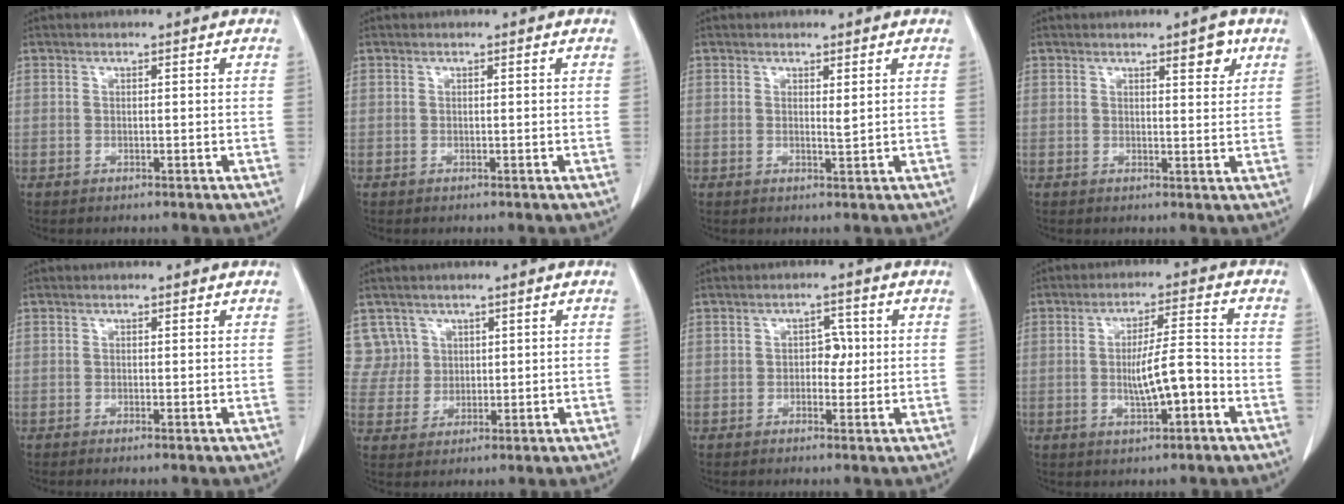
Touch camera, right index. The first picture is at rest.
{"total": 0.0}
{"total": 0.9, "force": [0.4, 0.0, 0.8], "torque": [-0.018, -0.005, 0.007]}
{"total": 3.2, "force": [1.9, 0.8, 2.4], "torque": [-0.032, -0.005, 0.025]}
{"total": 0.0}
{"total": 4.7, "force": [2.2, 4.2, -0.5], "torque": [0.020, 0.011, 0.048]}
{"total": 2.7, "force": [0.0, 1.8, 2.1], "torque": [-0.021, 0.008, -0.003]}
{"total": 7.1, "force": [-1.9, 1.2, 6.8], "torque": [-0.118, 0.006, -0.032]}